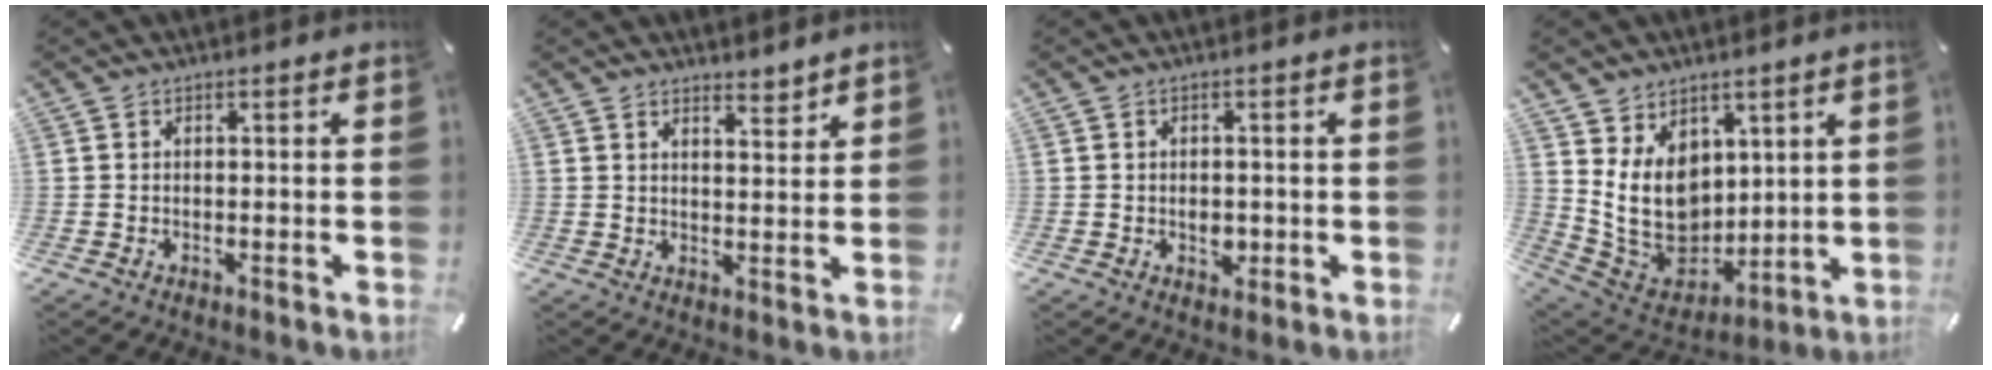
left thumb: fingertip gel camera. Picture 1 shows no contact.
{"total": 3.6, "force": [3.5, 0.7, 0.3], "torque": [0.002, -0.029, 0.062]}
{"total": 3.1, "force": [-0.6, 2.4, 1.9], "torque": [-0.017, -0.004, -0.013]}
{"total": 13.8, "force": [3.4, 11.4, 7.0], "torque": [-0.158, -0.033, 0.073]}